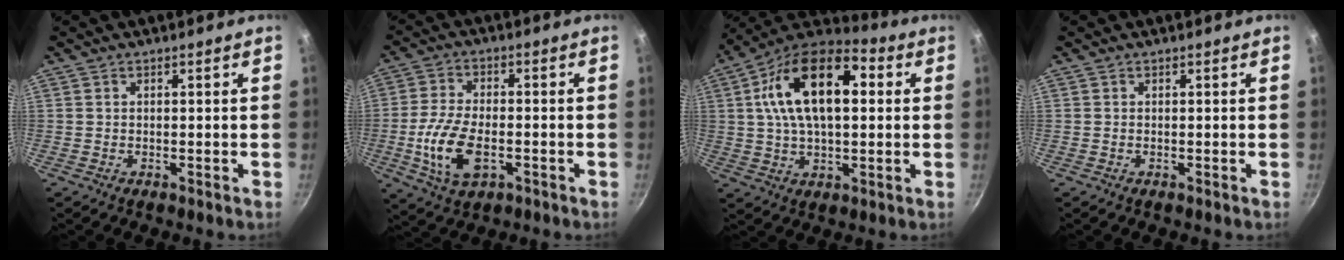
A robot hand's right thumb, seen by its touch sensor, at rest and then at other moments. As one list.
[{"total": 11.2, "force": [-3.0, 6.0, 9.0], "torque": [-0.180, 0.006, -0.052]}, {"total": 19.4, "force": [3.9, 10.2, 16.0], "torque": [-0.268, 0.024, 0.055]}, {"total": 0.0}]